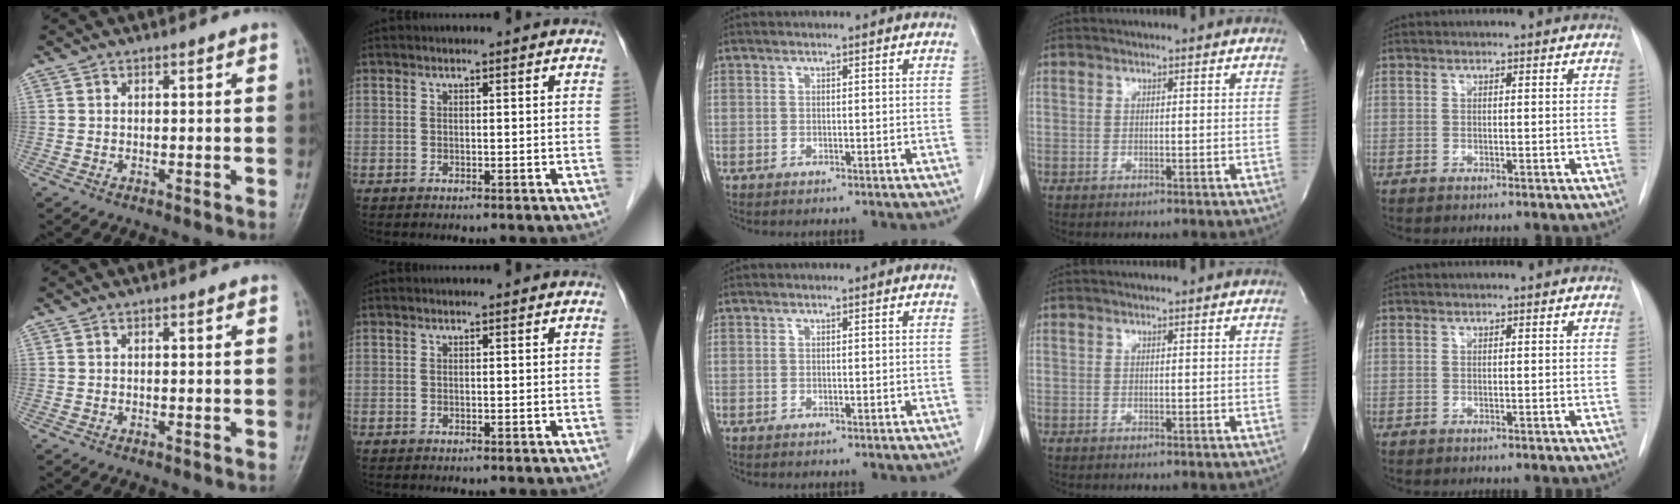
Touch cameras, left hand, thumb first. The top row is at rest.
{}